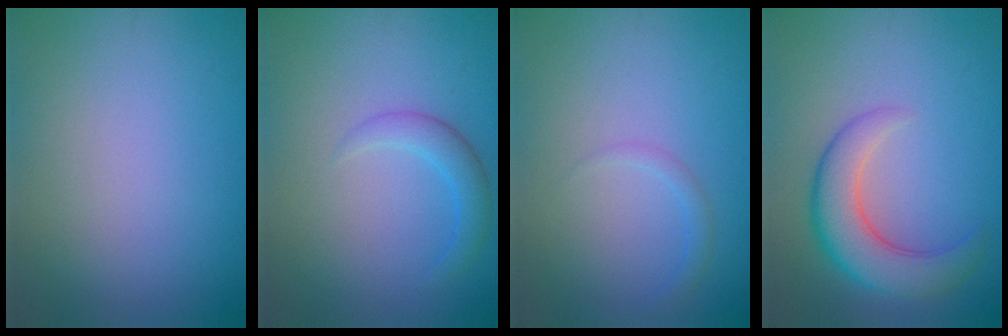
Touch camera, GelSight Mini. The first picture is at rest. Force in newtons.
{"total": 2.0, "press": 2.0, "slide": 0.2}
{"total": 1.0, "press": 1.0, "slide": 0.1}
{"total": 5.4, "press": 5.4, "slide": 0.3}